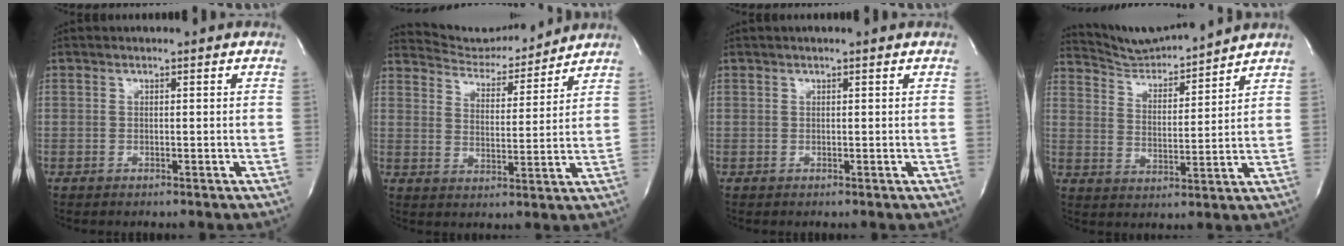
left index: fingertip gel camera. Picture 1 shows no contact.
{"total": 9.4, "force": [9.3, 0.8, 1.1], "torque": [-0.020, -0.004, 0.148]}
{"total": 0.7, "force": [0.0, -0.1, 0.6], "torque": [-0.006, 0.009, -0.001]}
{"total": 9.0, "force": [8.9, -0.6, 1.4], "torque": [-0.035, -0.001, 0.161]}